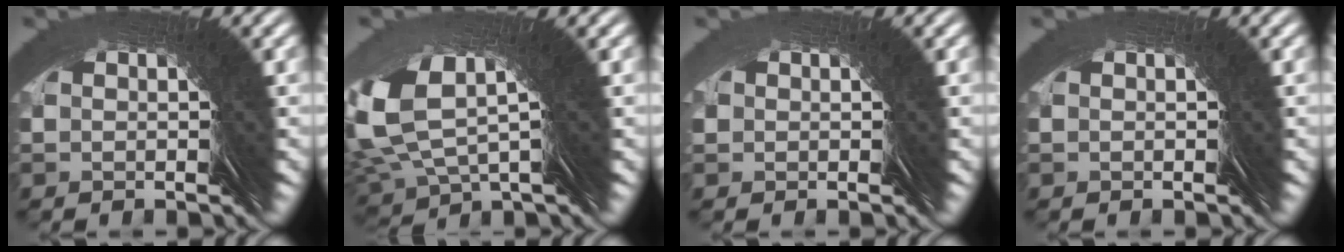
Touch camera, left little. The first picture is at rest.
{"total": 5.1, "force": [1.8, 3.2, 3.5], "torque": [-0.091, 0.006, 0.024]}
{"total": 1.3, "force": [0.1, 1.2, -0.5], "torque": [-0.003, -0.004, 0.000]}
{"total": 0.0}